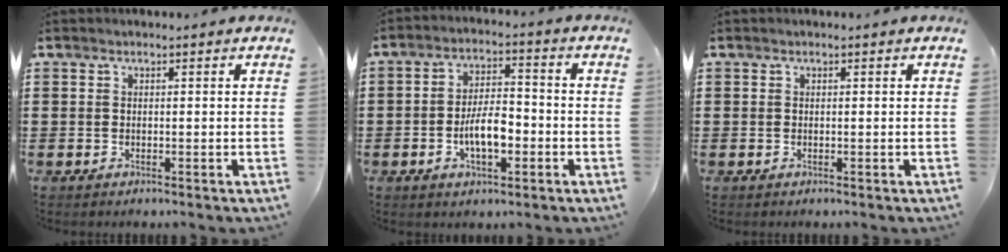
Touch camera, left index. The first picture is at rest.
{"total": 7.1, "force": [-1.9, 2.9, 6.2], "torque": [-0.110, 0.005, -0.040]}
{"total": 0.0}